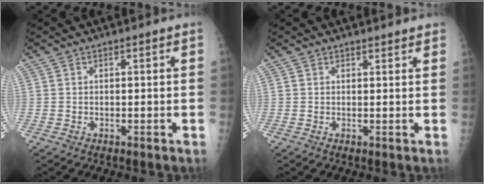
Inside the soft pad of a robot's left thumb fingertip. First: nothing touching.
{"total": 1.6, "force": [1.5, 0.3, 0.6], "torque": [-0.002, -0.004, 0.019]}